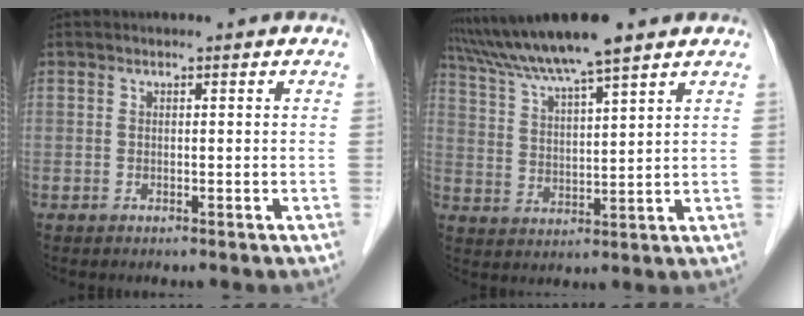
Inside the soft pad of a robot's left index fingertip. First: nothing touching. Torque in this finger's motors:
{"motor_torque": [1.01, -1.12, 0.72, 0.13]}